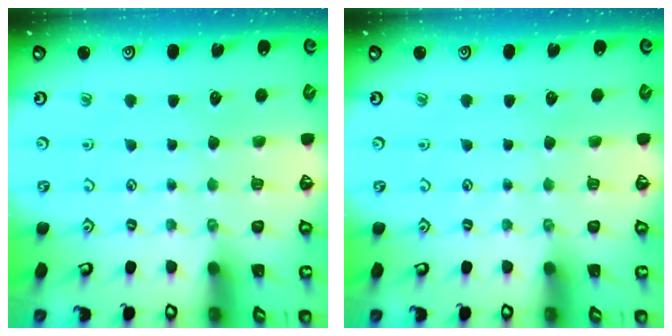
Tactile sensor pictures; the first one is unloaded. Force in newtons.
{"total": 0.0}